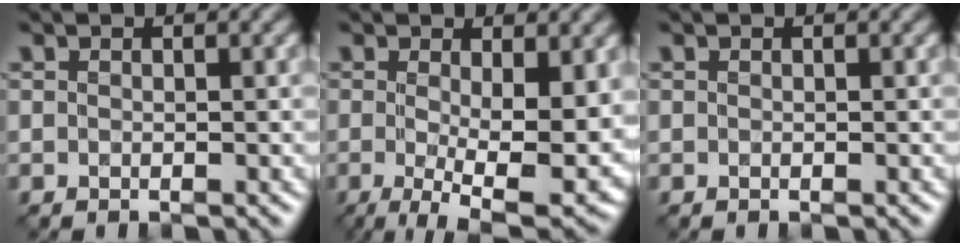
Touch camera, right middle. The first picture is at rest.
{"total": 9.0, "force": [-0.7, 3.1, 8.5], "torque": [-0.139, -0.022, -0.007]}
{"total": 0.0}